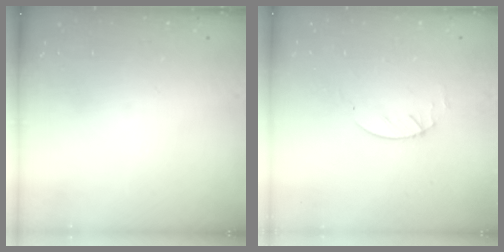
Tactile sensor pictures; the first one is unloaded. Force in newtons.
{"total": 1.9, "press": 1.9, "slide": 0.3}